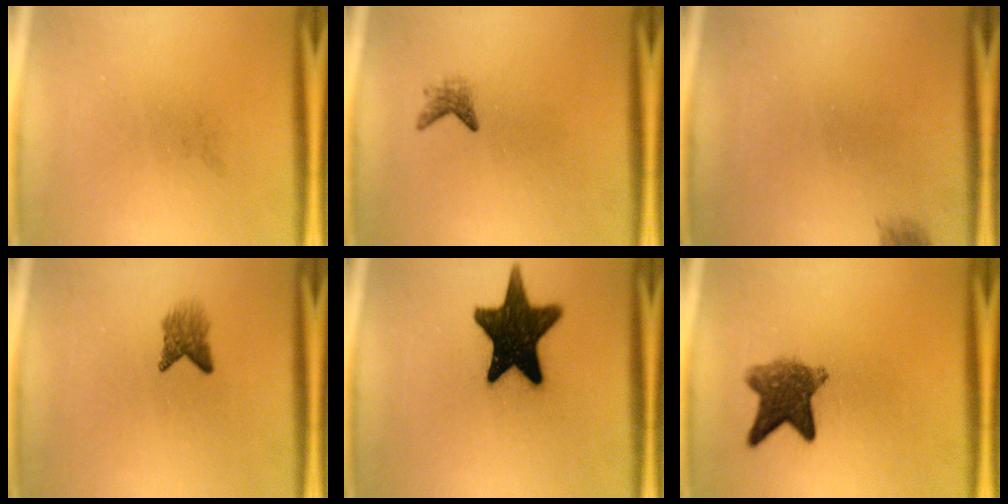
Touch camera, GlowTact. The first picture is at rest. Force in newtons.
{"total": 1.5}
{"total": 1.1}
{"total": 2.8}
{"total": 17.0}
{"total": 7.0}